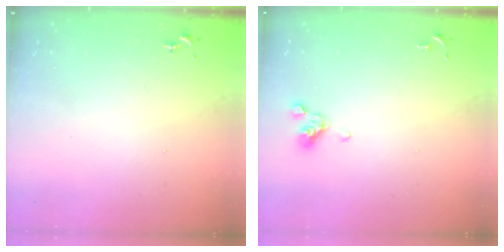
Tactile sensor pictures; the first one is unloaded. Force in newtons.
{"total": 6.6, "press": 6.4, "slide": 1.5}